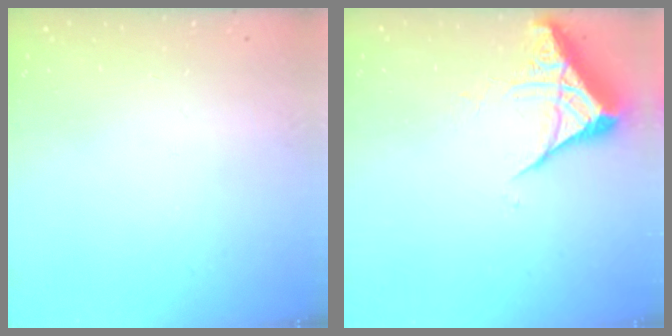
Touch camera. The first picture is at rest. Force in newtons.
{"total": 5.4, "press": 5.3, "slide": 0.6}